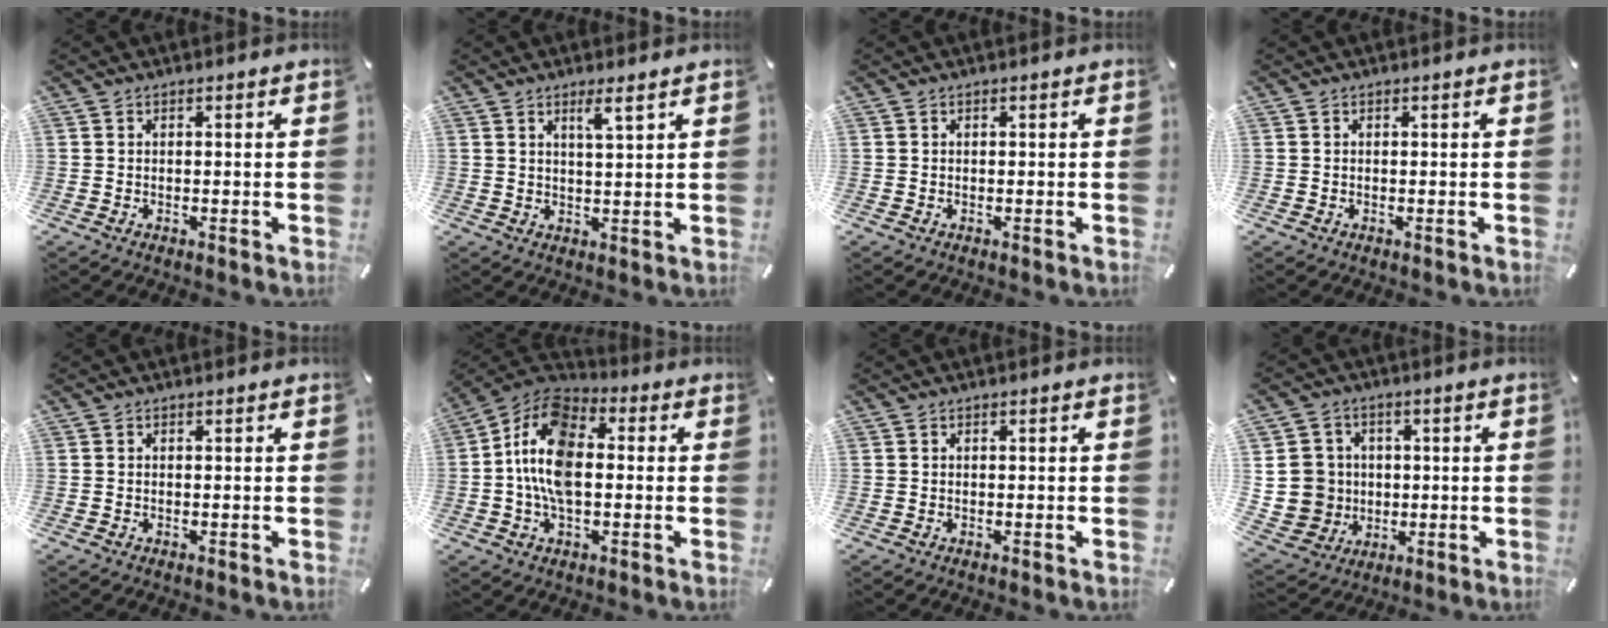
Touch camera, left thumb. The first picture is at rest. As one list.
[{"total": 3.7, "force": [2.5, 0.0, 2.7], "torque": [-0.058, -0.003, 0.043]}, {"total": 0.0}, {"total": 0.0}, {"total": 0.0}, {"total": 13.6, "force": [-0.6, 8.2, 10.8], "torque": [-0.235, 0.009, -0.010]}, {"total": 0.0}, {"total": 10.7, "force": [0.5, 10.3, 2.6], "torque": [-0.062, 0.001, 0.019]}]